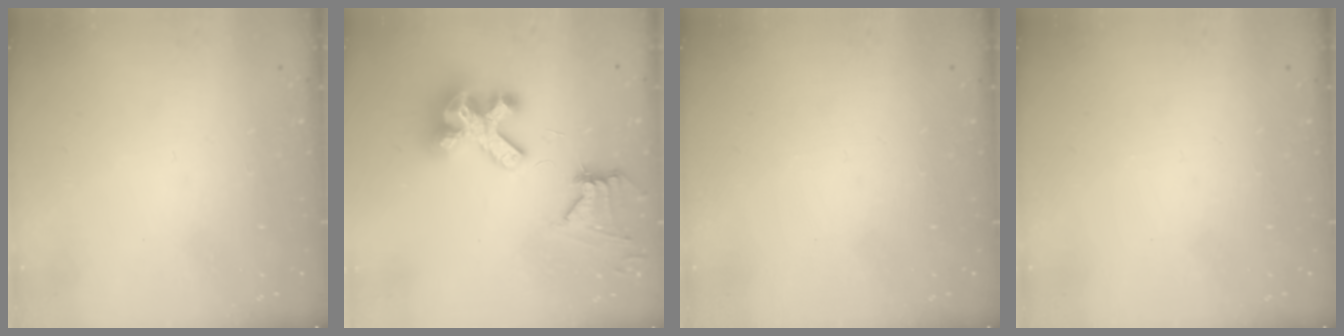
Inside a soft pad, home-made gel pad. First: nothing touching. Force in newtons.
{"total": 11.8, "press": 11.7, "slide": 1.4}
{"total": 0.0}
{"total": 0.0}